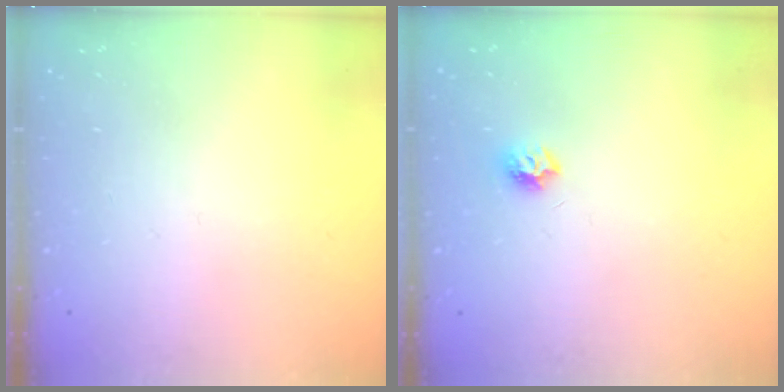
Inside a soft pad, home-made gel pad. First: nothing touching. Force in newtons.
{"total": 6.8, "press": 6.8, "slide": 0.6}